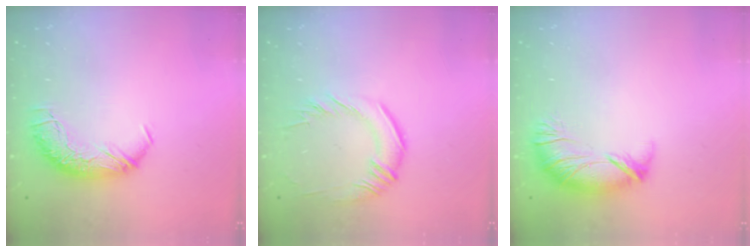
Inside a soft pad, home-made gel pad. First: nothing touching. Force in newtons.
{"total": 1.5, "press": 1.0, "slide": 1.1}
{"total": 3.8, "press": 3.2, "slide": 2.1}